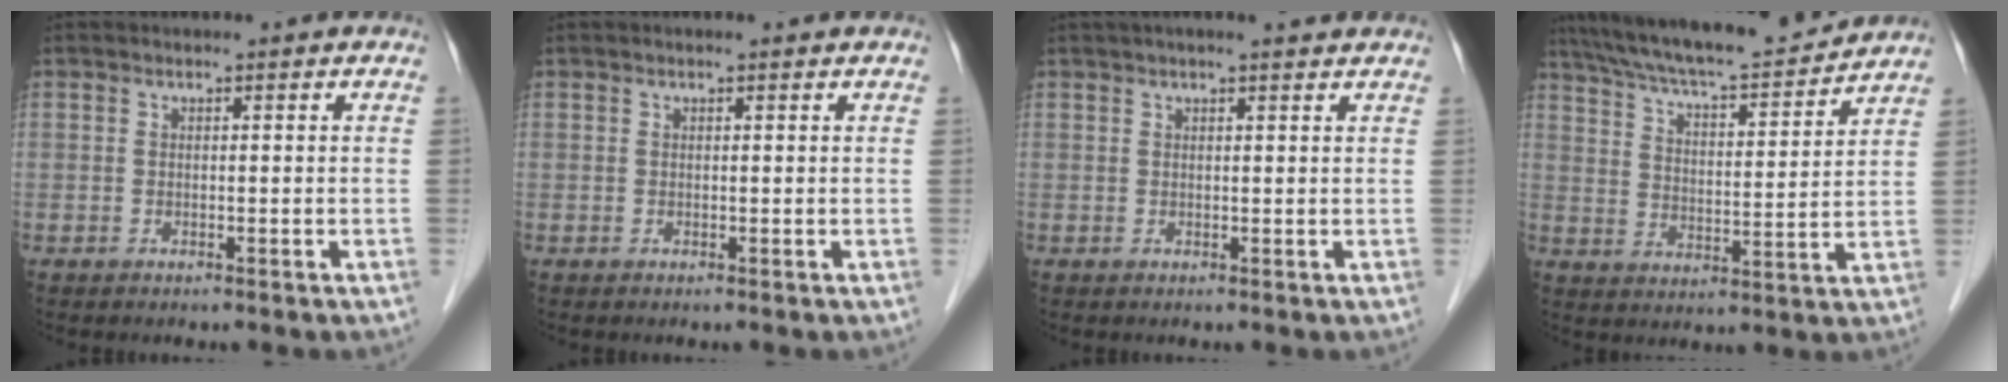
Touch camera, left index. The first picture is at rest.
{"total": 0.6, "force": [0.5, 0.1, 0.3], "torque": [-0.010, 0.008, 0.006]}
{"total": 6.0, "force": [5.2, 0.4, 3.0], "torque": [-0.045, 0.031, 0.067]}
{"total": 17.3, "force": [15.9, 1.5, 6.8], "torque": [-0.119, 0.013, 0.246]}